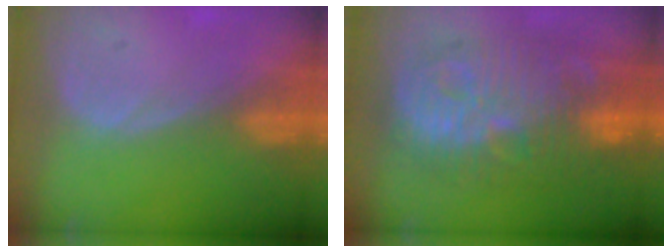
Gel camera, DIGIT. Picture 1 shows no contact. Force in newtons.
{"total": 13.3, "press": 13.2, "slide": 1.3}